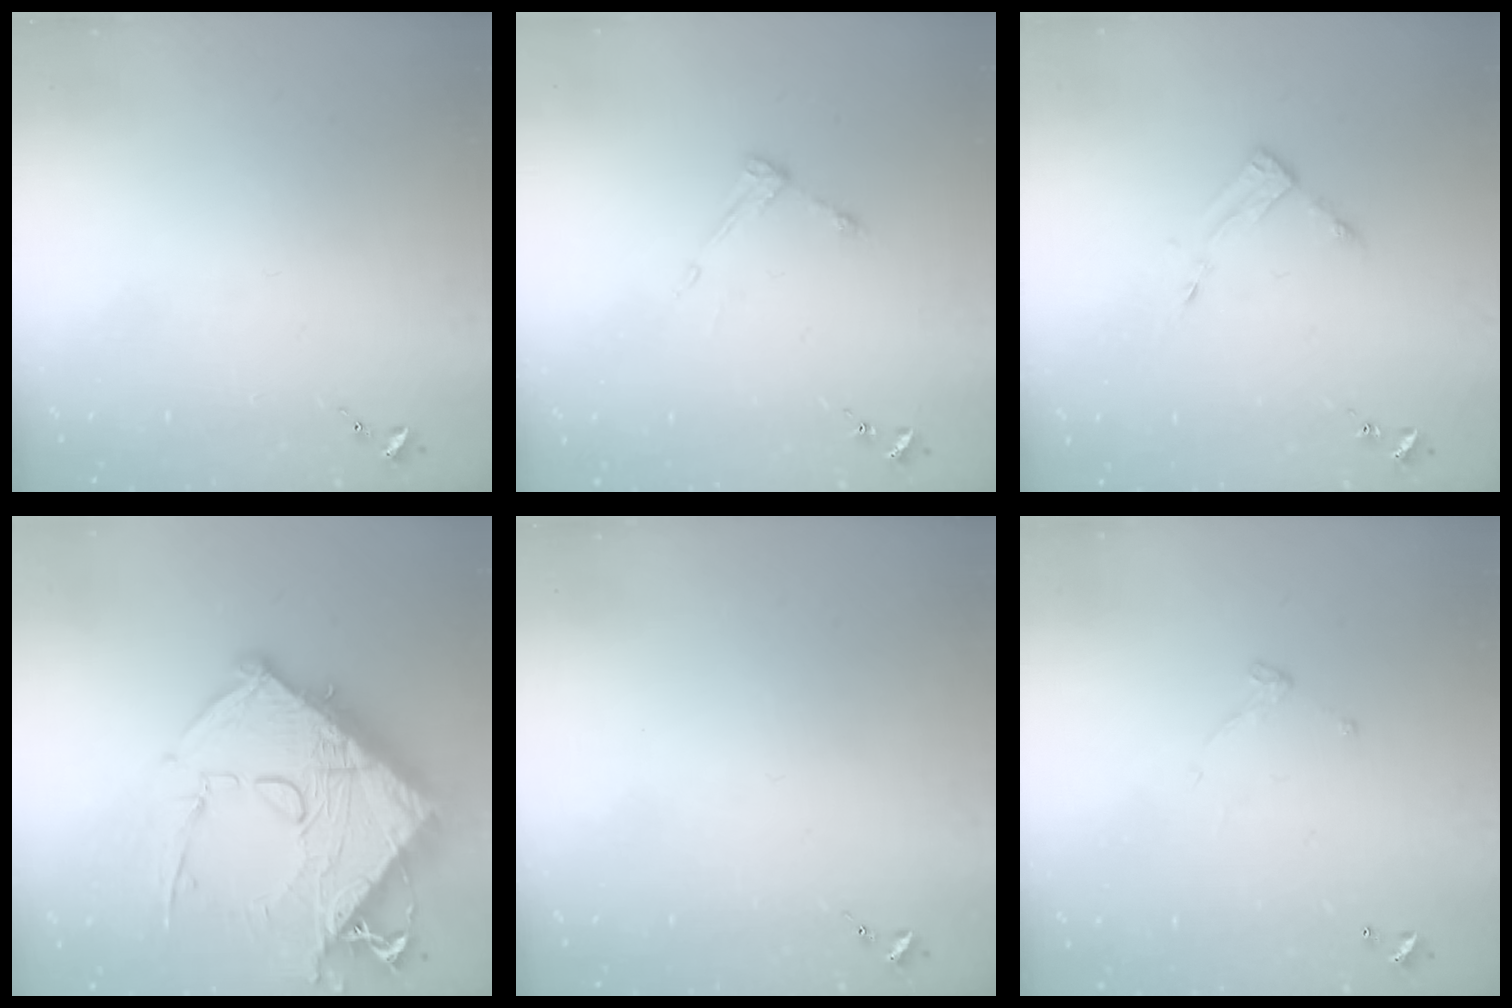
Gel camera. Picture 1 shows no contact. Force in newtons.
{"total": 5.0, "press": 4.9, "slide": 0.4}
{"total": 4.2, "press": 4.2, "slide": 0.5}
{"total": 25.7, "press": 25.6, "slide": 2.6}
{"total": 0.0}
{"total": 4.9, "press": 4.9, "slide": 0.1}